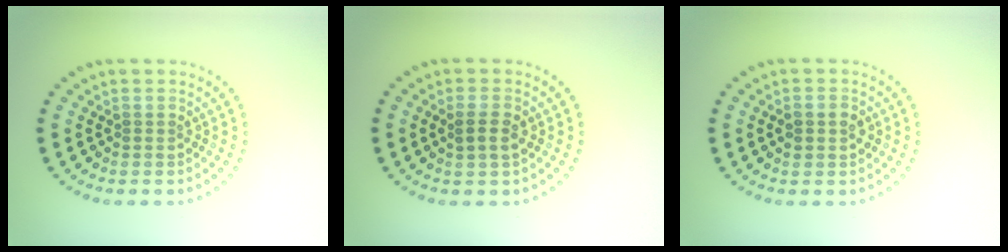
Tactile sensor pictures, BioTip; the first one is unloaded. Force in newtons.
{"total": 1.9, "press": 1.9, "slide": 0.4}
{"total": 2.2, "press": 2.2, "slide": 0.1}